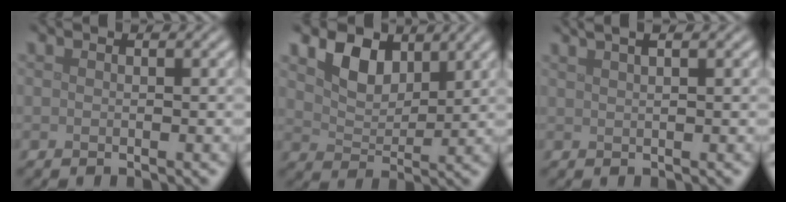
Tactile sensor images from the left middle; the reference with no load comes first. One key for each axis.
{"total": 4.1, "fx": 2.4, "fy": 2.6, "fz": 2.2, "tx": -0.054, "ty": -0.003, "tz": 0.040}
{"total": 4.4, "fx": 2.7, "fy": 1.9, "fz": 3.0, "tx": -0.016, "ty": 0.028, "tz": 0.012}